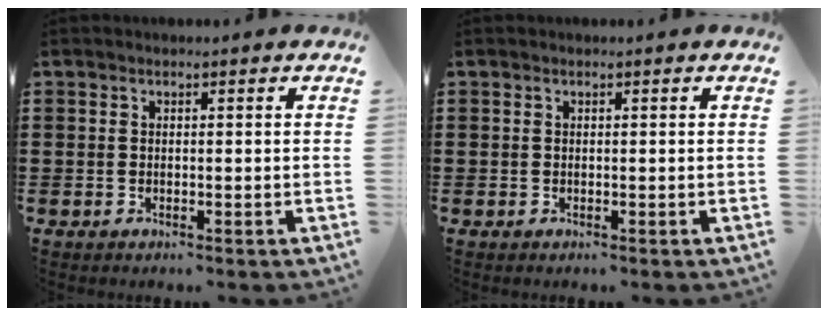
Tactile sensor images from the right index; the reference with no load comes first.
{"total": 0.0}